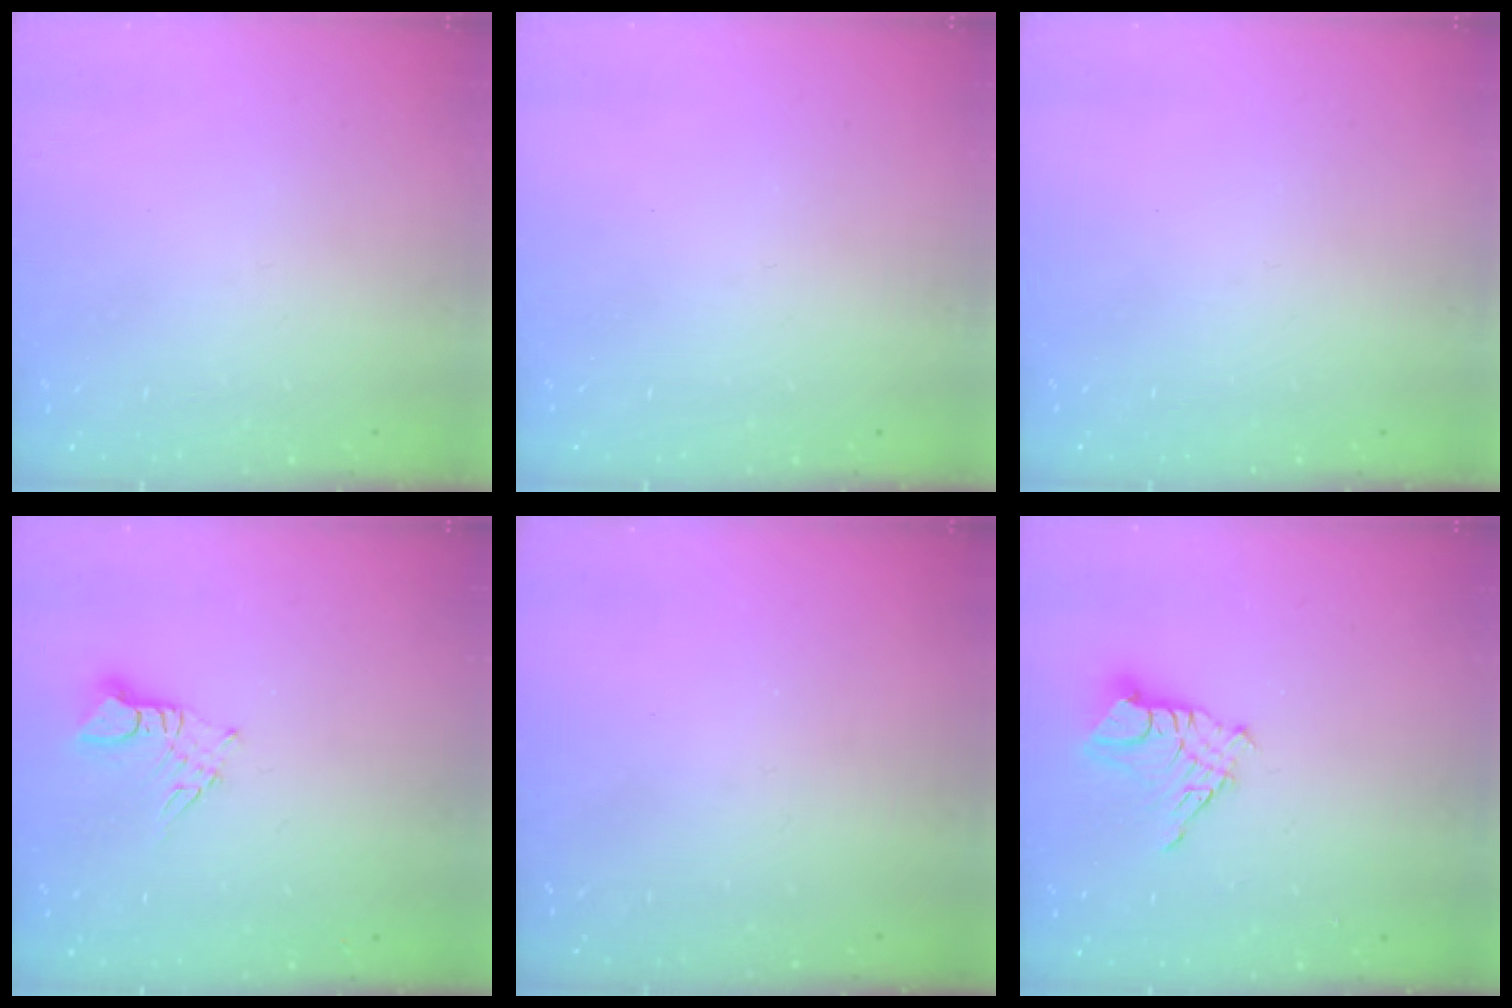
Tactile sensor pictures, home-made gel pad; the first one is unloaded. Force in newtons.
{"total": 0.0}
{"total": 0.0}
{"total": 3.1, "press": 3.1, "slide": 0.3}
{"total": 0.0}
{"total": 9.6, "press": 9.5, "slide": 0.9}